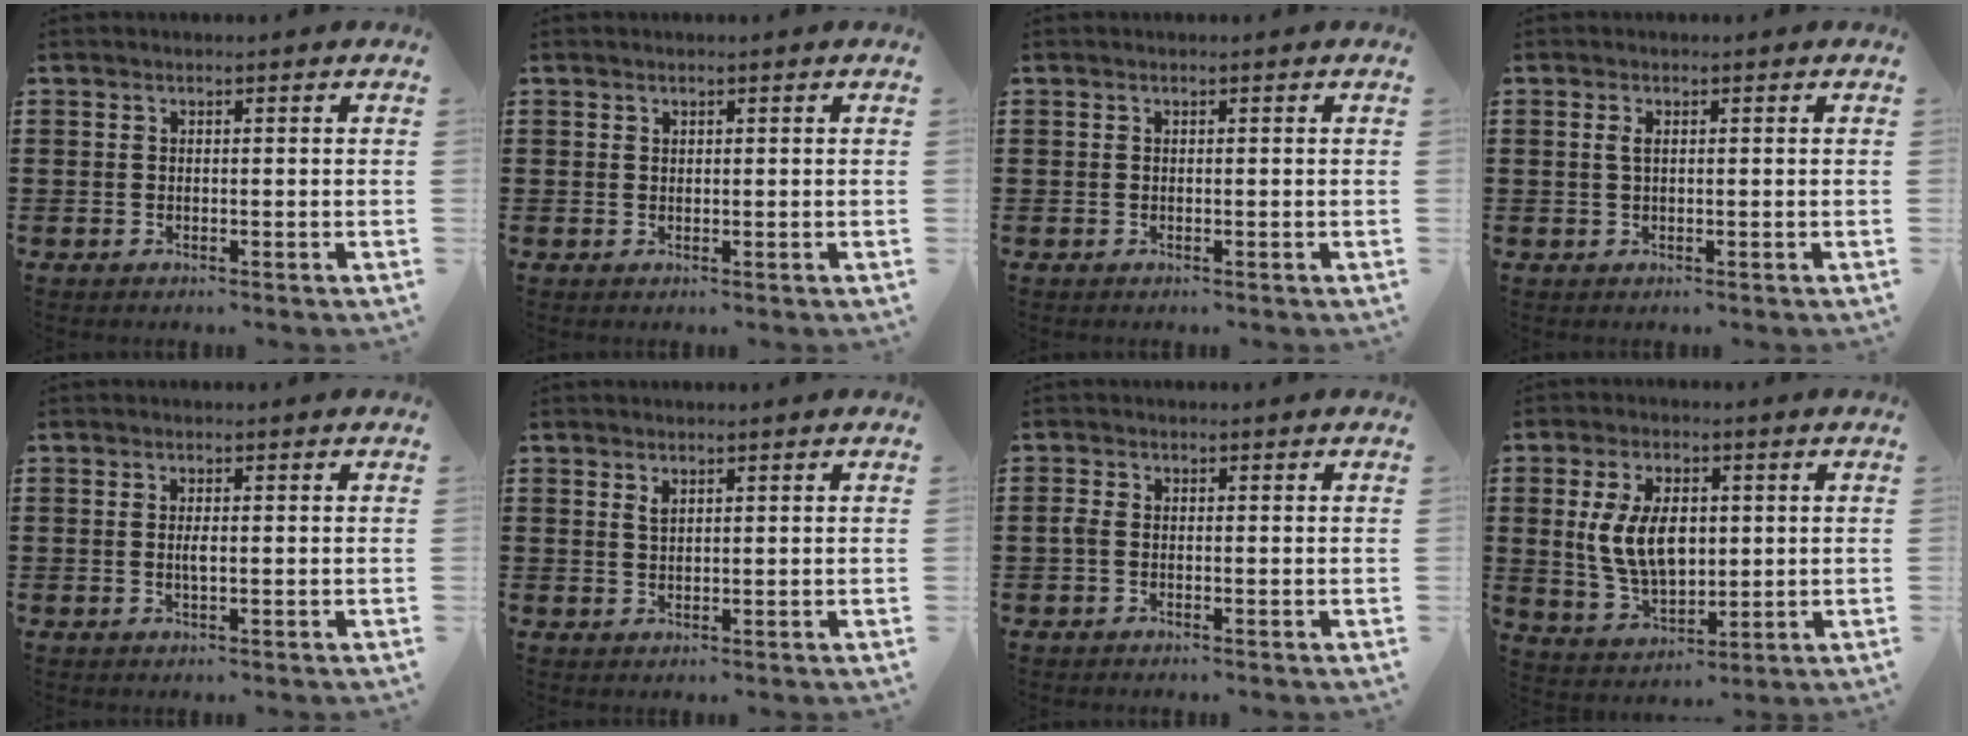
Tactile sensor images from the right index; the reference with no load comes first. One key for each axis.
{"total": 0.6, "fx": 0.4, "fy": 0.4, "fz": 0.1, "tx": -0.003, "ty": 0.002, "tz": 0.008}
{"total": 0.0}
{"total": 1.3, "fx": 0.3, "fy": 0.4, "fz": 1.2, "tx": -0.025, "ty": 0.003, "tz": 0.004}
{"total": 1.6, "fx": -0.1, "fy": 0.4, "fz": 1.6, "tx": -0.029, "ty": 0.000, "tz": -0.003}
{"total": 1.3, "fx": 0.8, "fy": 0.6, "fz": 0.8, "tx": -0.019, "ty": 0.003, "tz": 0.014}
{"total": 1.2, "fx": -0.5, "fy": 0.7, "fz": 0.9, "tx": -0.027, "ty": -0.003, "tz": -0.012}
{"total": 9.2, "fx": 1.1, "fy": 5.4, "fz": 7.3, "tx": -0.158, "ty": 0.007, "tz": 0.016}